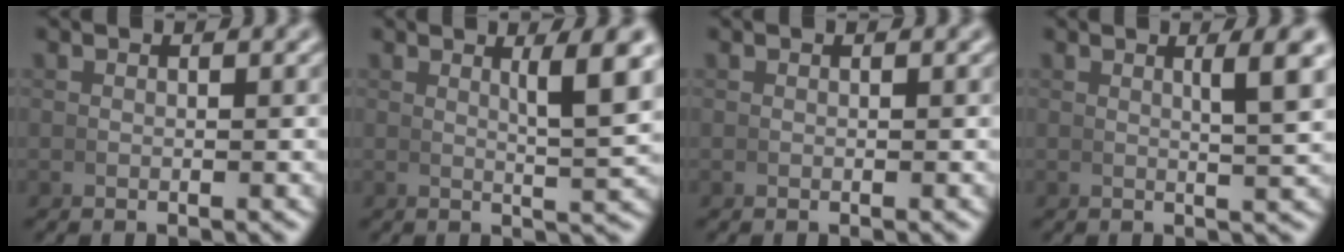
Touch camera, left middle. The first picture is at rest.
{"total": 4.7, "force": [2.0, 0.6, 4.2], "torque": [-0.050, 0.001, 0.031]}
{"total": 0.0}
{"total": 3.5, "force": [1.5, 0.2, 3.1], "torque": [-0.035, 0.003, 0.024]}